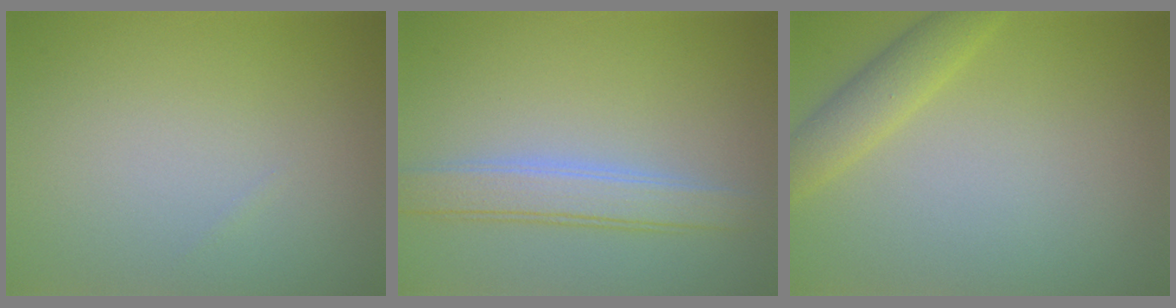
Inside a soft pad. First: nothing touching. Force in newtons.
{"total": 3.5, "press": 3.5, "slide": 0.2}
{"total": 2.9, "press": 2.9, "slide": 0.2}